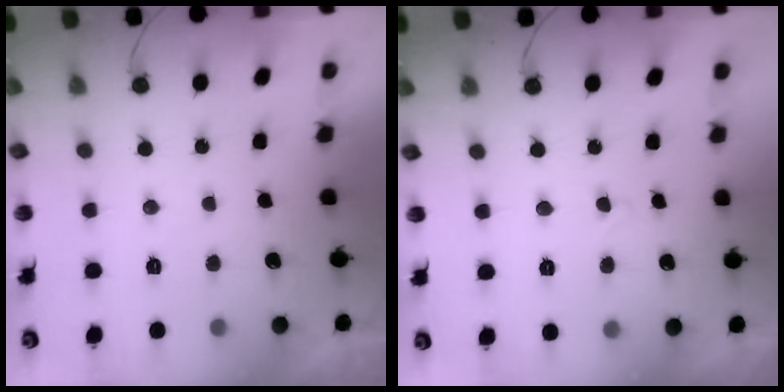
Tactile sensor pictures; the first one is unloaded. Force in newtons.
{"total": 2.0, "press": 2.0, "slide": 0.2}